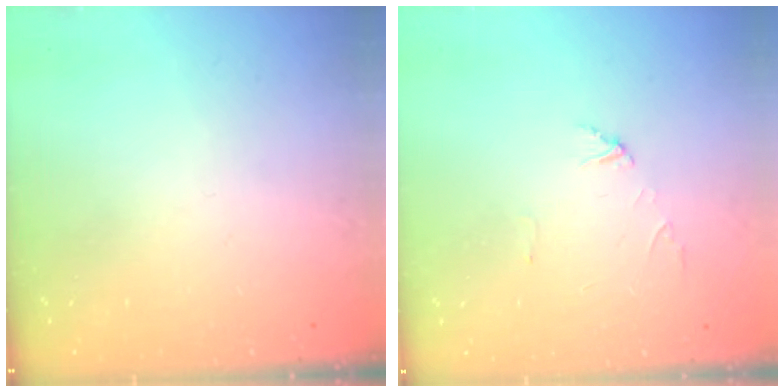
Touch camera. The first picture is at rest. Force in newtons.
{"total": 2.7, "press": 2.7, "slide": 0.2}